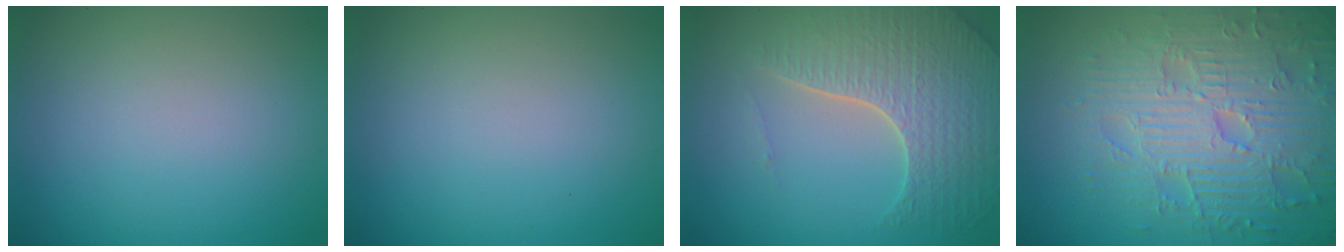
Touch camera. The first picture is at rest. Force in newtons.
{"total": 0.0}
{"total": 6.4, "press": 5.0, "slide": 4.0}
{"total": 8.2, "press": 6.2, "slide": 5.4}